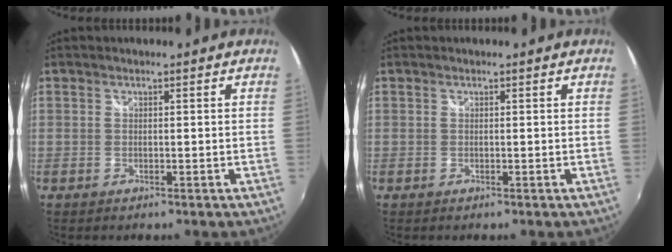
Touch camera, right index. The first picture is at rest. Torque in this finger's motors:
{"motor_torque": [0.26, 0.37, 0.00, 0.00]}